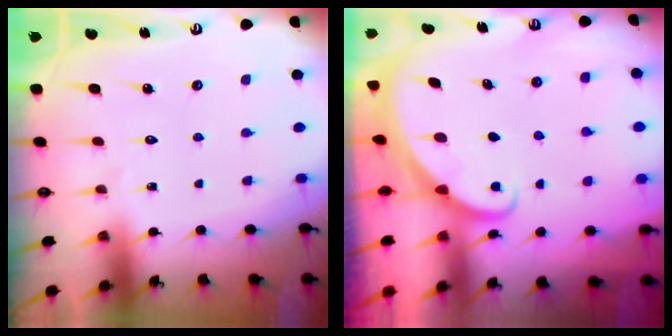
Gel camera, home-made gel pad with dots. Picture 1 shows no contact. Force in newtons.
{"total": 1.8, "press": 1.8, "slide": 0.0}